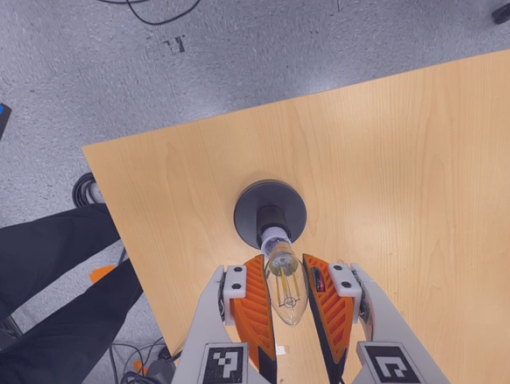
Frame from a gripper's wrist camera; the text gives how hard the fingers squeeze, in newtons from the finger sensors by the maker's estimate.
{"total": 12.4, "left": 12.5, "right": 12.2}